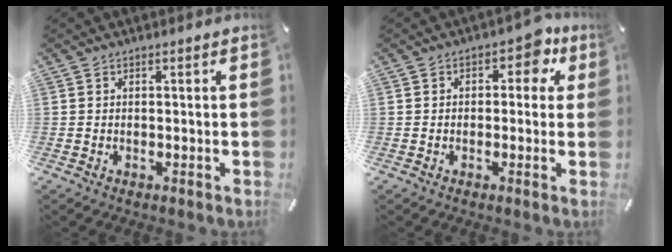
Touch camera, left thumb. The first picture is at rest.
{"total": 5.7, "force": [1.8, 3.6, 4.0], "torque": [-0.040, -0.007, 0.020]}